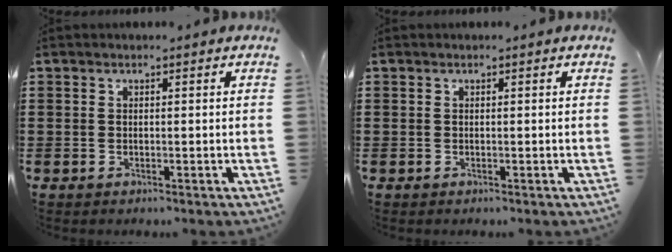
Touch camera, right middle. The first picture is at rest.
{"total": 0.0}